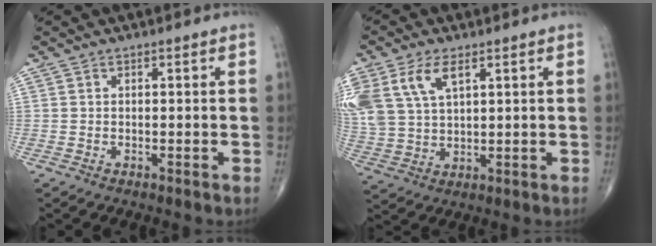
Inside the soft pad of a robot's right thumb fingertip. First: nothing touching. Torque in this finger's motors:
{"motor_torque": [0.32, 0.31, 1.09, 0.92, 0.13]}